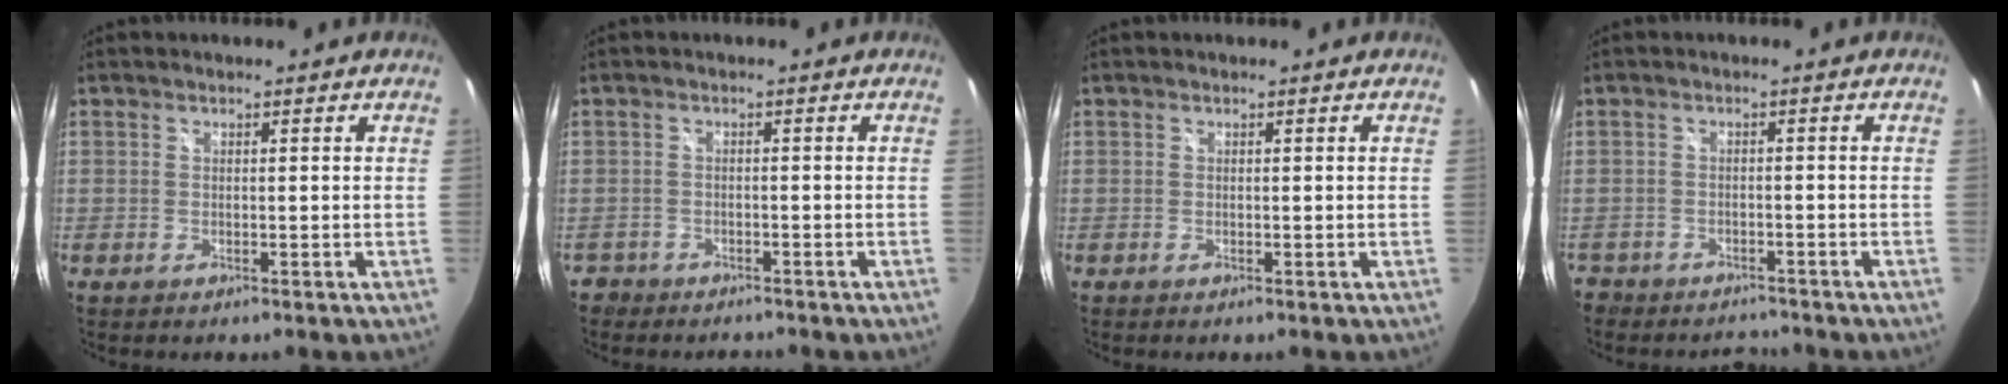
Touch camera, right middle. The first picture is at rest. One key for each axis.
{"total": 2.8, "fx": -2.1, "fy": 1.8, "fz": -0.1, "tx": -0.010, "ty": 0.005, "tz": -0.040}
{"total": 0.0}
{"total": 4.8, "fx": -4.0, "fy": 2.7, "fz": 0.0, "tx": -0.019, "ty": 0.012, "tz": -0.070}